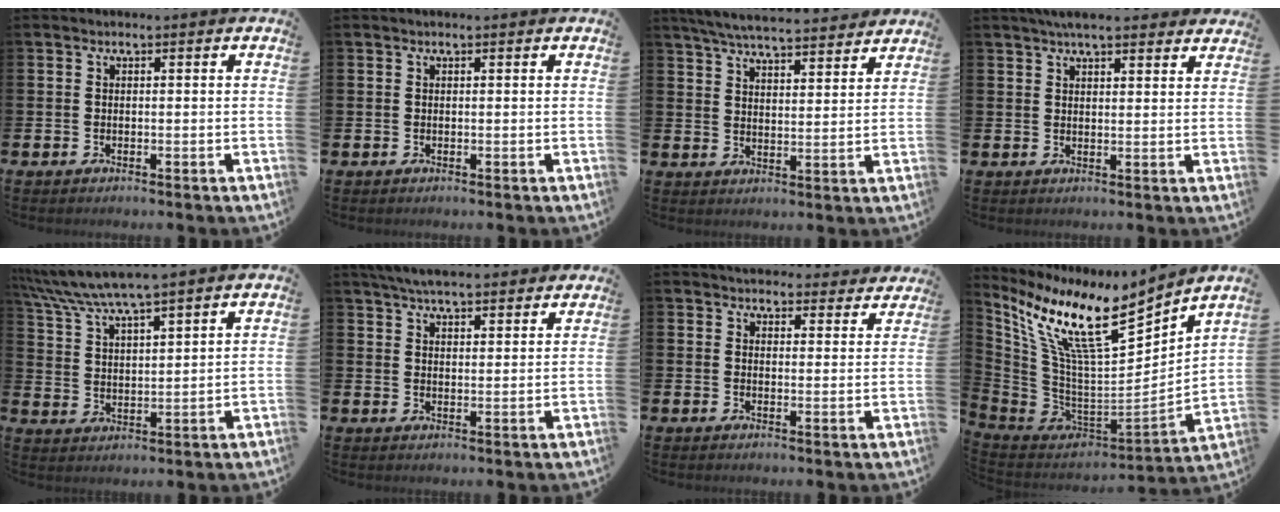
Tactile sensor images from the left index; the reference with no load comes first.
{"total": 0.0}
{"total": 6.4, "force": [6.2, 0.6, 1.5], "torque": [-0.046, -0.035, 0.111]}
{"total": 4.4, "force": [4.1, 0.8, 1.4], "torque": [-0.029, -0.012, 0.073]}
{"total": 7.1, "force": [6.7, 0.4, 2.5], "torque": [-0.079, -0.032, 0.118]}
{"total": 5.7, "force": [5.4, 0.6, 1.5], "torque": [-0.036, -0.022, 0.098]}
{"total": 4.6, "force": [4.5, 1.2, 0.0], "torque": [0.001, -0.030, 0.079]}
{"total": 13.7, "force": [8.9, 3.6, 9.8], "torque": [-0.230, -0.055, 0.153]}